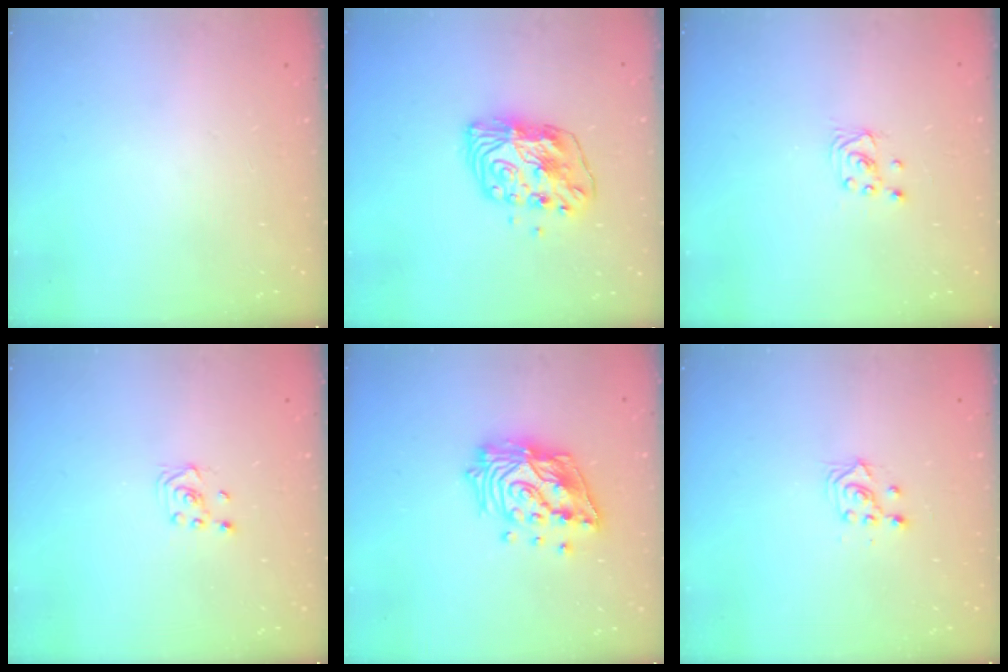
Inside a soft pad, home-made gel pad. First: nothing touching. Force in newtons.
{"total": 11.4, "press": 11.4, "slide": 0.8}
{"total": 1.6, "press": 1.6, "slide": 0.0}
{"total": 2.3, "press": 2.2, "slide": 0.8}
{"total": 17.5, "press": 17.5, "slide": 1.4}
{"total": 3.2, "press": 3.1, "slide": 0.9}